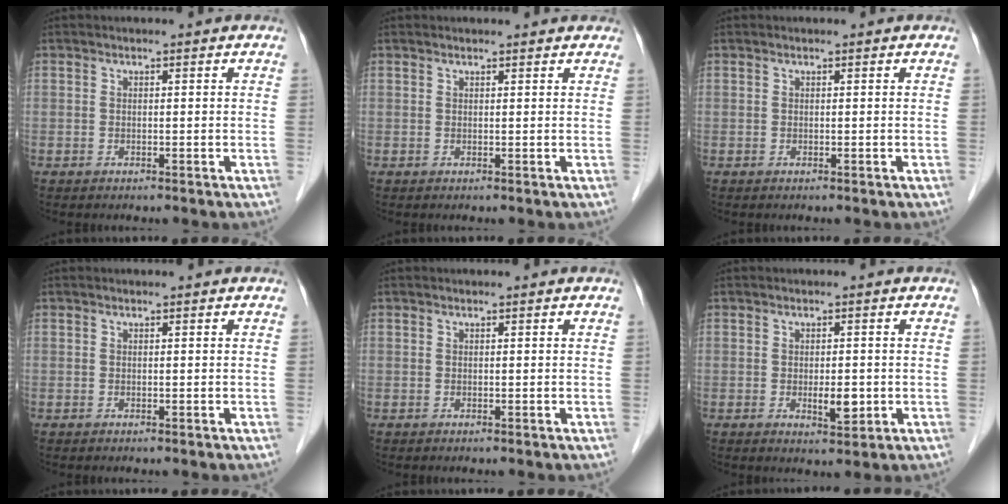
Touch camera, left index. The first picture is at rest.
{"total": 2.7, "force": [2.6, 0.6, 0.6], "torque": [-0.011, 0.017, 0.026]}
{"total": 0.0}
{"total": 0.0}
{"total": 0.0}
{"total": 3.1, "force": [-0.5, 1.2, 2.8], "torque": [-0.044, -0.004, -0.003]}